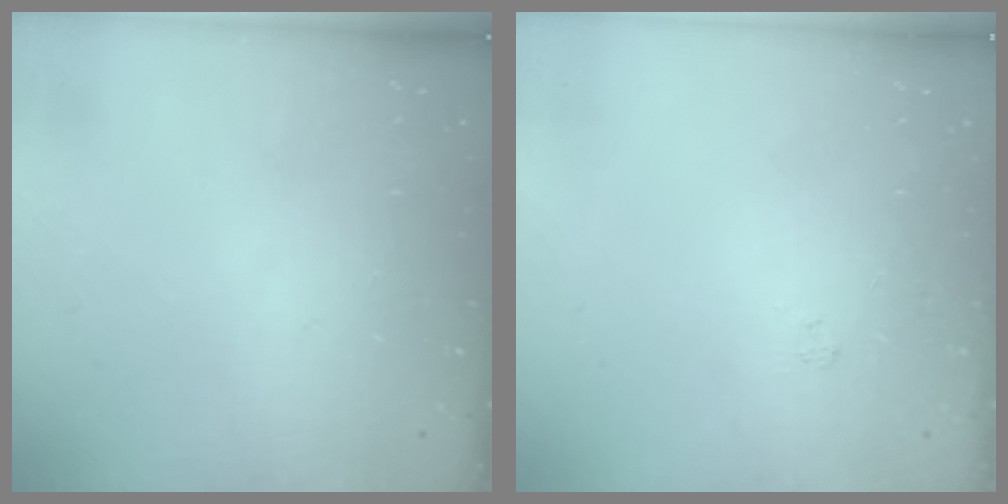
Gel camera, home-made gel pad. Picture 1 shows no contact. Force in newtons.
{"total": 1.7, "press": 1.2, "slide": 1.1}